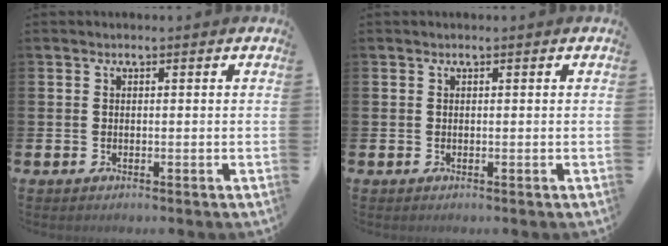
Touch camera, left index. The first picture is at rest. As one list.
[{"total": 0.0}]